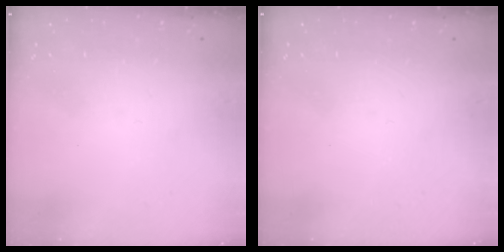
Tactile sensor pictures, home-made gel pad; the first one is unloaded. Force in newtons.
{"total": 0.0}